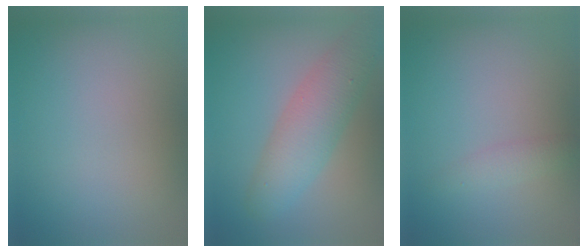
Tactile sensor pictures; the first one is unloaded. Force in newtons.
{"total": 5.3, "press": 5.3, "slide": 0.1}
{"total": 1.3, "press": 1.3, "slide": 0.0}